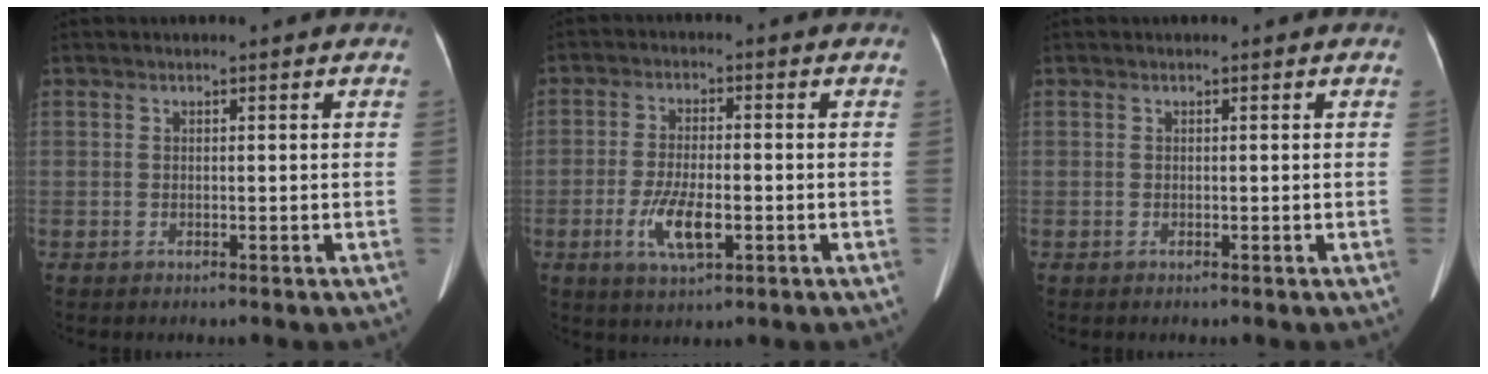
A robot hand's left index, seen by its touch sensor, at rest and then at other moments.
{"total": 6.7, "force": [-2.2, 2.1, 6.0], "torque": [-0.121, -0.006, -0.036]}
{"total": 0.0}